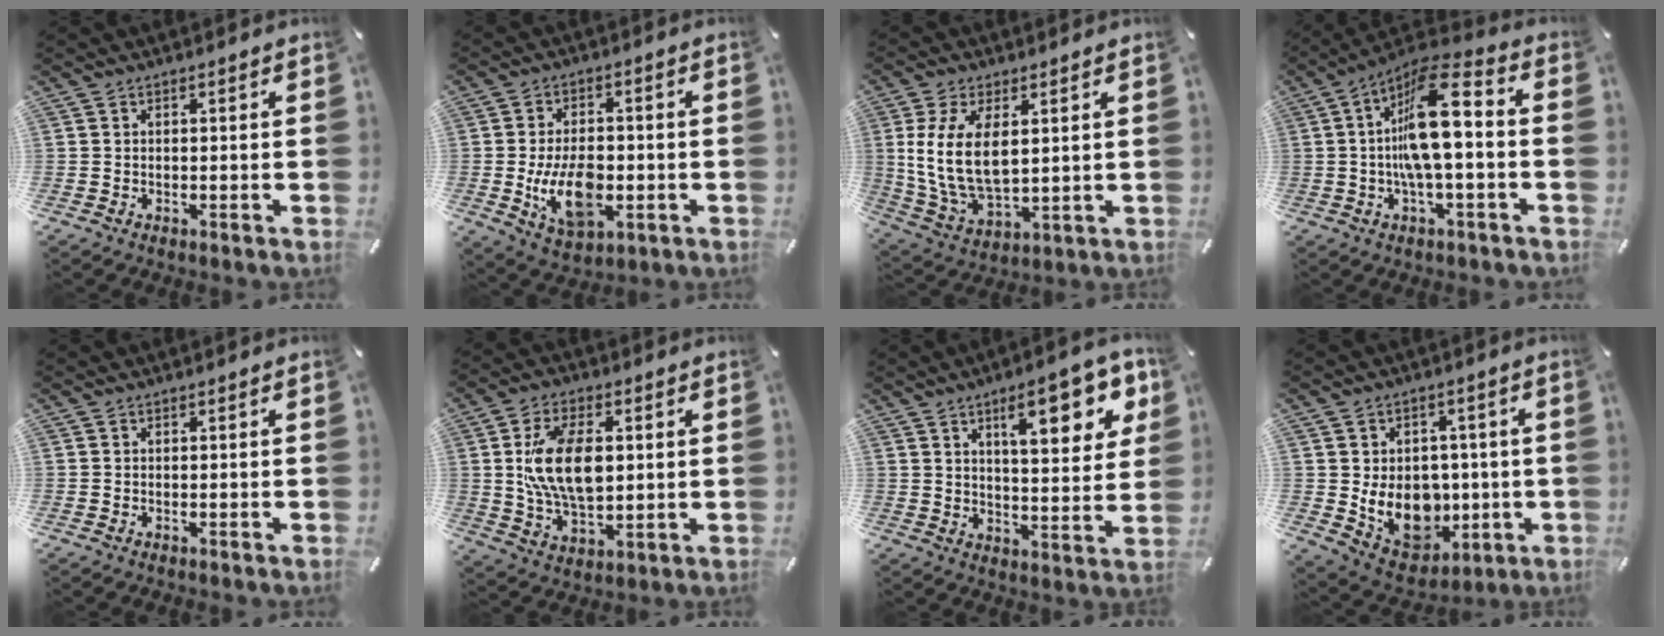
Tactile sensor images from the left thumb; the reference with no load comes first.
{"total": 12.7, "force": [-2.6, 7.8, 9.7], "torque": [-0.174, -0.005, -0.041]}
{"total": 12.7, "force": [3.1, 7.1, 10.0], "torque": [-0.225, -0.011, 0.055]}
{"total": 15.4, "force": [0.4, 5.0, 14.5], "torque": [-0.269, -0.006, 0.001]}
{"total": 0.0}
{"total": 14.5, "force": [2.0, 8.9, 11.3], "torque": [-0.232, 0.004, 0.033]}
{"total": 15.6, "force": [7.7, 5.9, 12.2], "torque": [-0.165, -0.026, 0.117]}
{"total": 12.7, "force": [-0.9, 10.7, 6.8], "torque": [-0.122, -0.012, -0.003]}